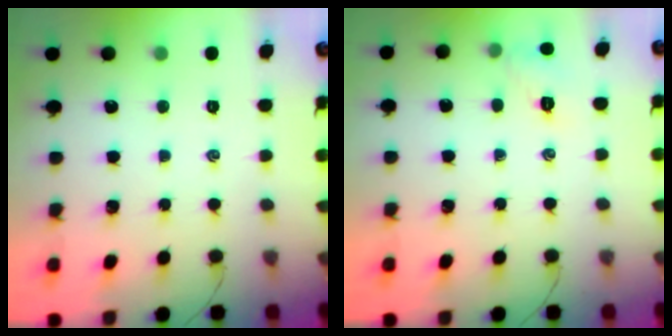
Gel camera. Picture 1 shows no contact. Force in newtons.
{"total": 6.9, "press": 6.8, "slide": 1.2}